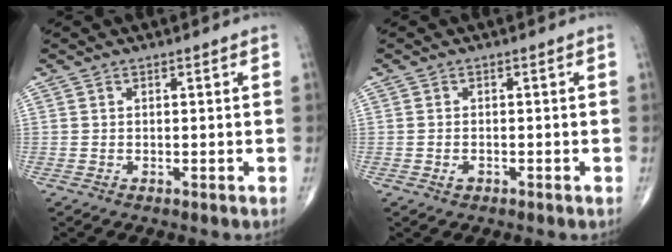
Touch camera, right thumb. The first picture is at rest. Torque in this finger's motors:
{"motor_torque": [-0.16, 0.13, -0.20, -0.11, -0.04]}